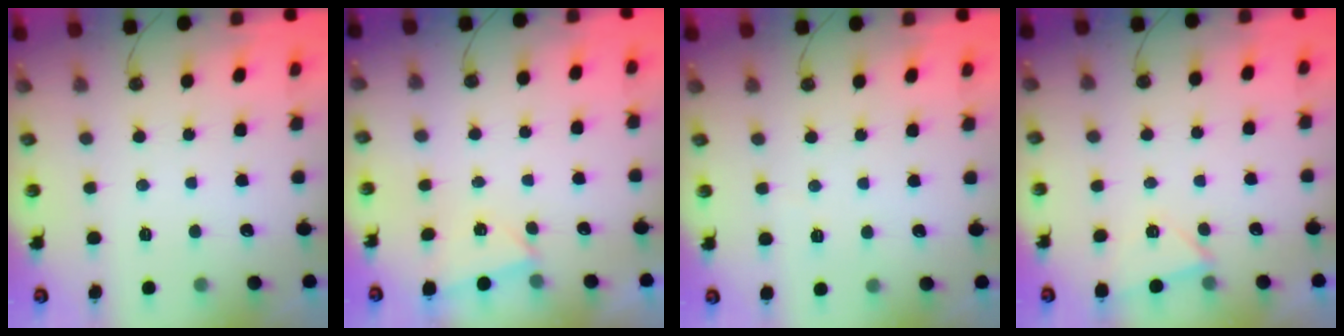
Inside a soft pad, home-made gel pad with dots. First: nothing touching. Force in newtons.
{"total": 2.3, "press": 1.3, "slide": 1.9}
{"total": 2.6, "press": 2.5, "slide": 0.7}
{"total": 2.4, "press": 2.0, "slide": 1.2}